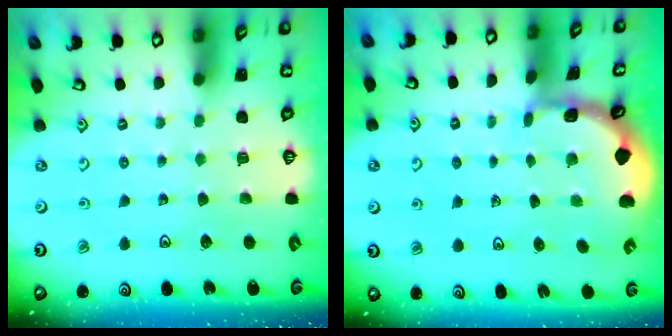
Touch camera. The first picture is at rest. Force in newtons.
{"total": 1.3, "press": 1.2, "slide": 0.1}